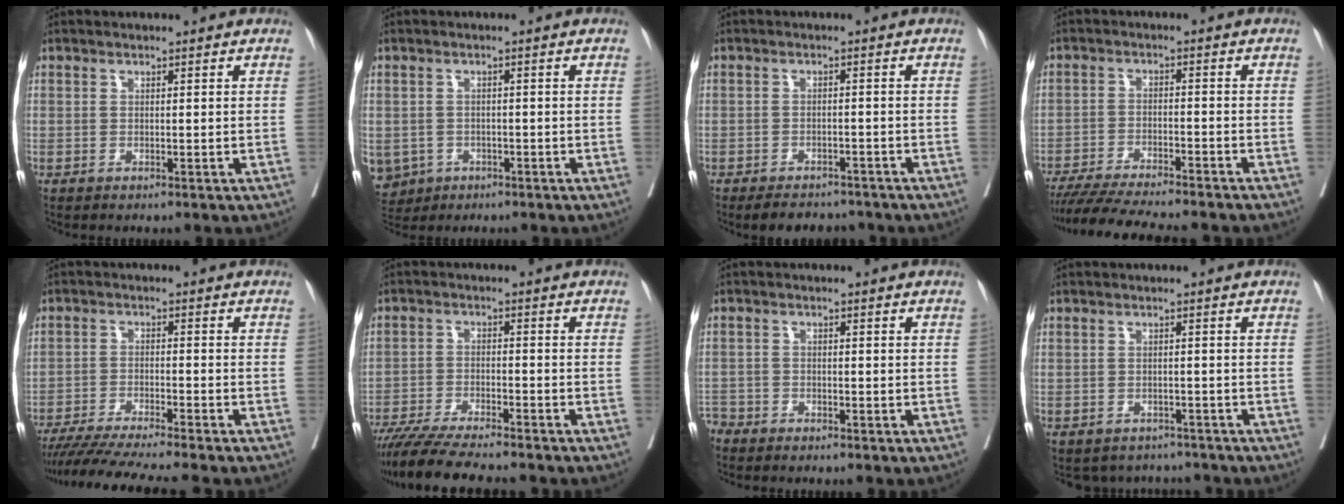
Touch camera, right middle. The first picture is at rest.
{"total": 9.8, "force": [-4.1, 8.2, 3.3], "torque": [-0.106, -0.005, -0.056]}
{"total": 6.5, "force": [-5.8, 2.2, 1.9], "torque": [-0.019, -0.001, -0.078]}
{"total": 15.9, "force": [-14.1, 0.7, 7.4], "torque": [-0.120, -0.032, -0.213]}
{"total": 14.4, "force": [-12.5, -1.5, 6.9], "torque": [-0.091, -0.036, -0.202]}
{"total": 13.8, "force": [-12.1, 0.5, 6.7], "torque": [-0.100, -0.028, -0.190]}
{"total": 3.8, "force": [-3.6, 1.1, 0.5], "torque": [0.000, -0.006, -0.067]}
{"total": 7.9, "force": [-7.4, 2.6, 0.8], "torque": [-0.019, 0.014, -0.089]}